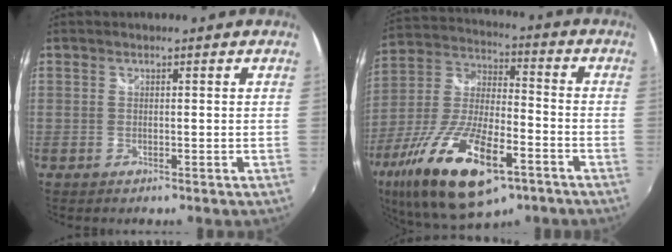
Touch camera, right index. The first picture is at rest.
{"total": 23.9, "force": [-12.3, 9.1, 18.3], "torque": [-0.375, -0.049, -0.215]}